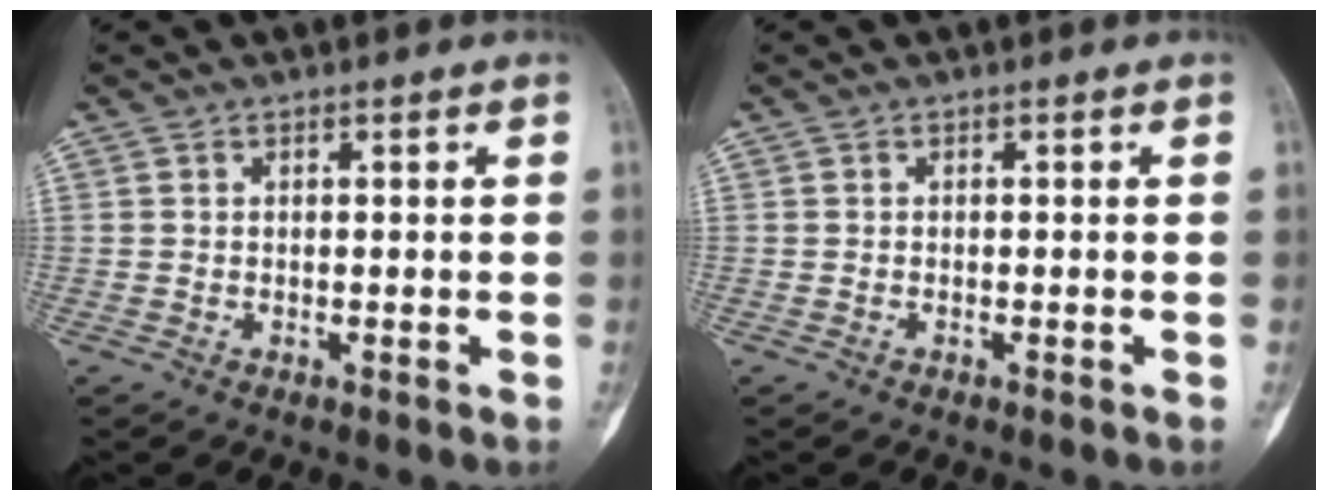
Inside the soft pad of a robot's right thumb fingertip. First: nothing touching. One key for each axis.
{"total": 0.0}